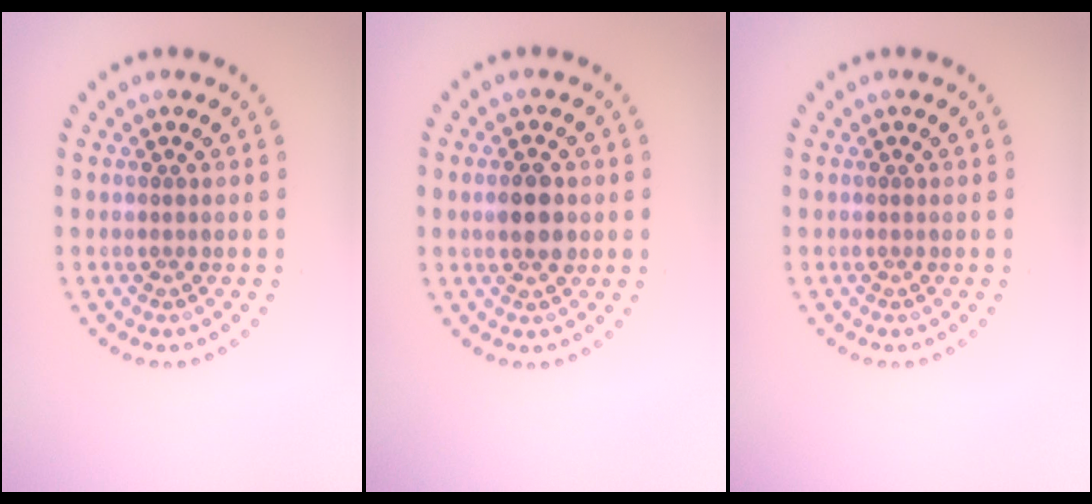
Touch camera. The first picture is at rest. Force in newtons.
{"total": 2.9, "press": 2.9, "slide": 0.2}
{"total": 0.0}